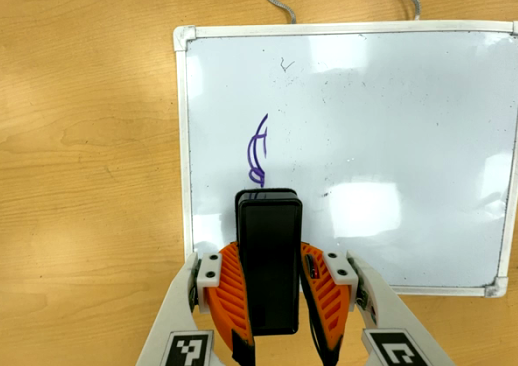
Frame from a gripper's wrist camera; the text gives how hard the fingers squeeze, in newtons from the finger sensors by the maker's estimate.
{"total": 7.5, "left": 6.3, "right": 8.8}